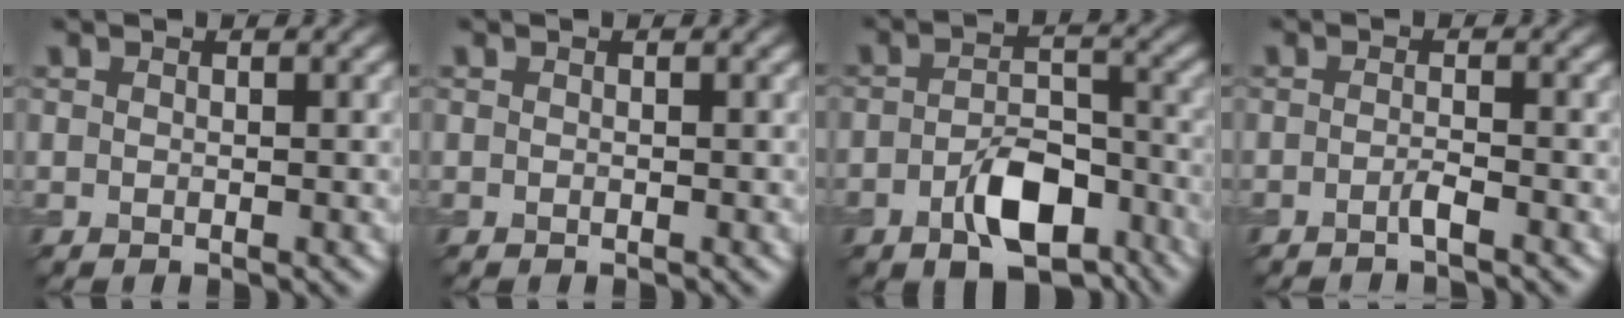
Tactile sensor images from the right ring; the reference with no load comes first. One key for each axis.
{"total": 0.0}
{"total": 6.4, "fx": -3.2, "fy": 3.4, "fz": 4.4, "tx": -0.072, "ty": -0.001, "tz": -0.054}
{"total": 1.4, "fx": -0.7, "fy": 0.2, "fz": 1.2, "tx": -0.018, "ty": 0.002, "tz": -0.018}